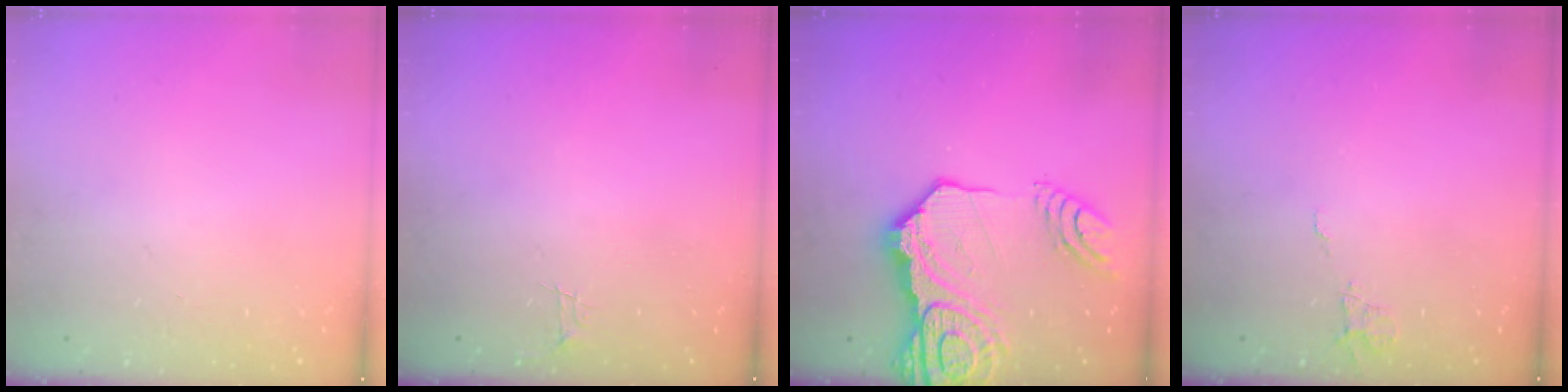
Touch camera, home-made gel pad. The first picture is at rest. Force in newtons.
{"total": 3.8, "press": 3.8, "slide": 0.4}
{"total": 24.2, "press": 24.0, "slide": 2.6}
{"total": 6.2, "press": 6.2, "slide": 0.5}